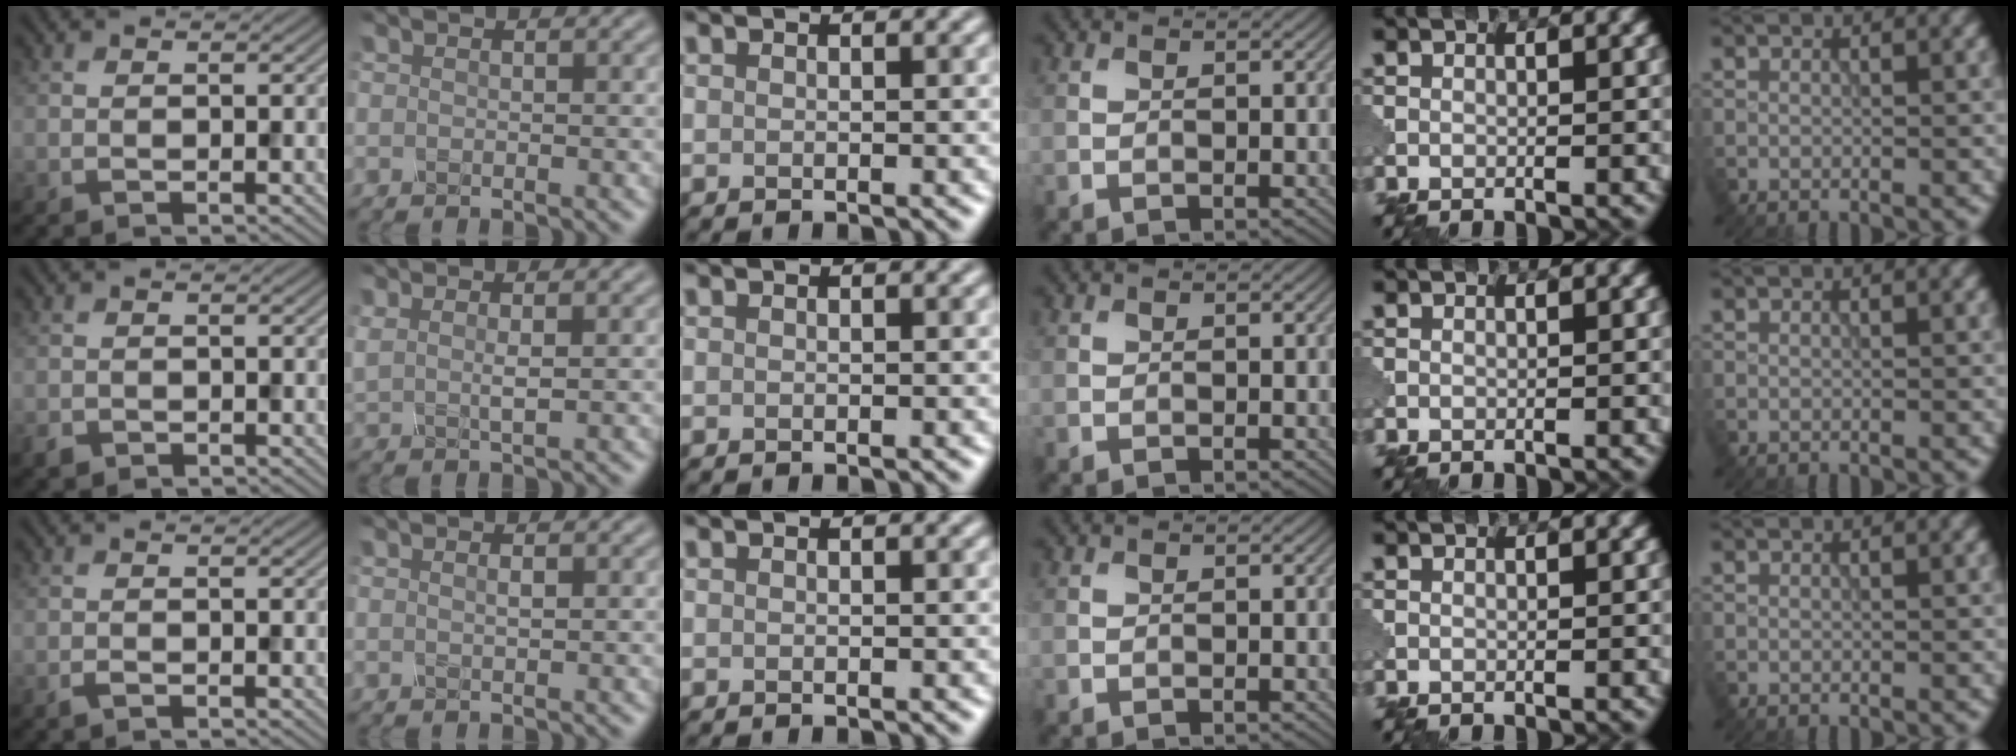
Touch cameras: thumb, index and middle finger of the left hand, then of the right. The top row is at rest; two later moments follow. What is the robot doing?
{"motion": "squeeze", "object": "clothespin"}